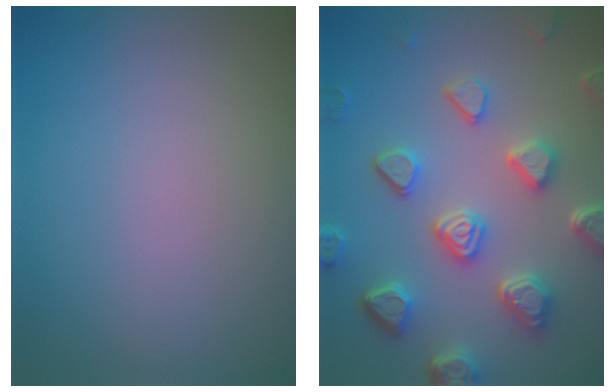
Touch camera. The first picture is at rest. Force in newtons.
{"total": 6.5, "press": 5.3, "slide": 3.8}